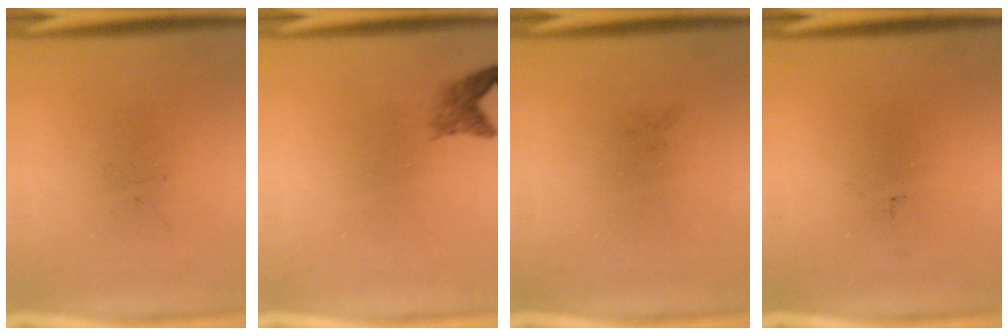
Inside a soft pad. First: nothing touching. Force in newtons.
{"total": 2.0}
{"total": 0.0}
{"total": 0.0}